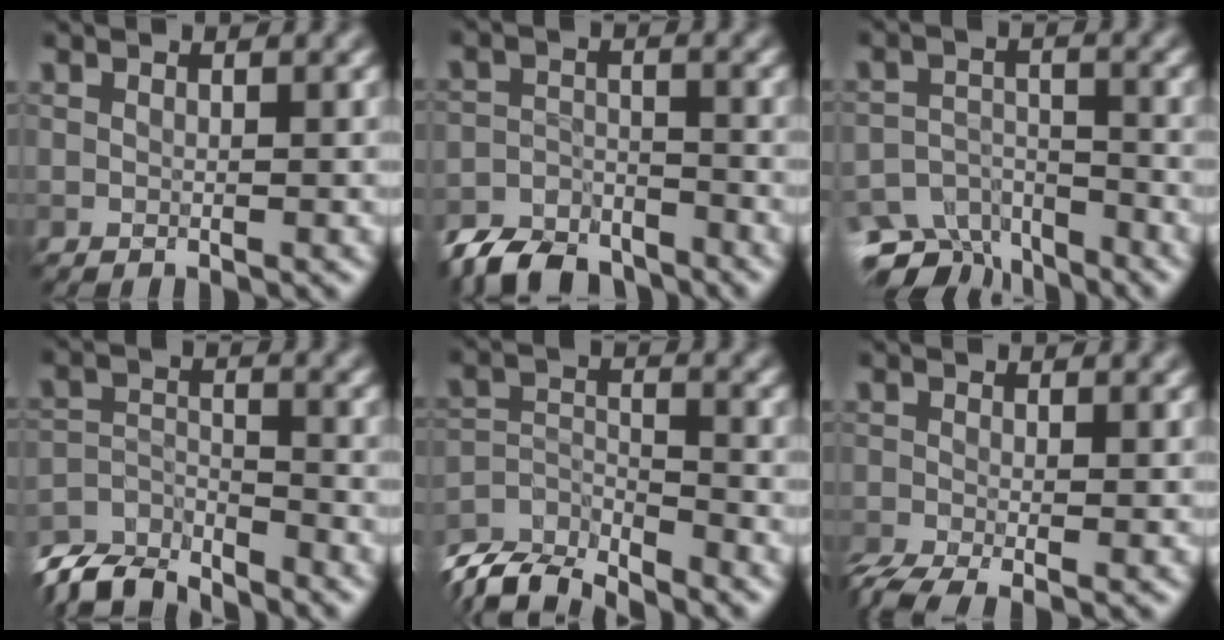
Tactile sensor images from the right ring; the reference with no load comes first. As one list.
[{"total": 6.0, "force": [-5.7, 1.8, 0.8], "torque": [-0.010, -0.006, -0.100]}, {"total": 6.8, "force": [-6.1, 2.9, 0.7], "torque": [0.001, -0.009, -0.088]}, {"total": 6.5, "force": [-6.4, 1.1, 0.8], "torque": [-0.013, -0.007, -0.117]}, {"total": 7.2, "force": [-6.9, 1.5, 1.6], "torque": [-0.038, -0.008, -0.119]}, {"total": 4.0, "force": [-2.8, 1.0, 2.6], "torque": [-0.045, -0.009, -0.043]}]